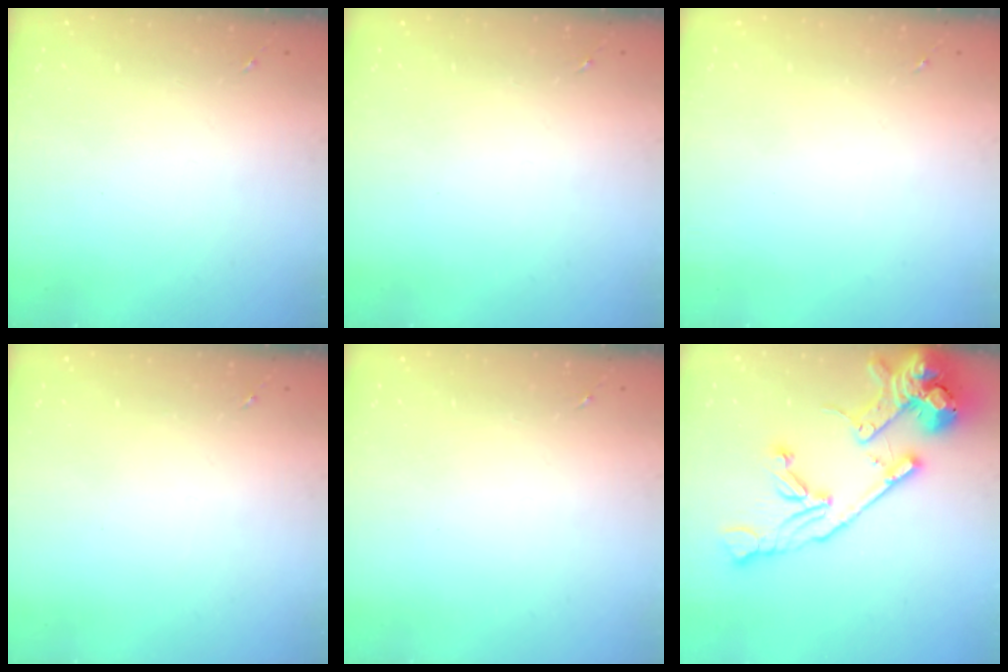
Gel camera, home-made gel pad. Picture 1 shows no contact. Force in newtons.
{"total": 0.0}
{"total": 0.0}
{"total": 0.0}
{"total": 0.0}
{"total": 23.6, "press": 23.4, "slide": 3.5}